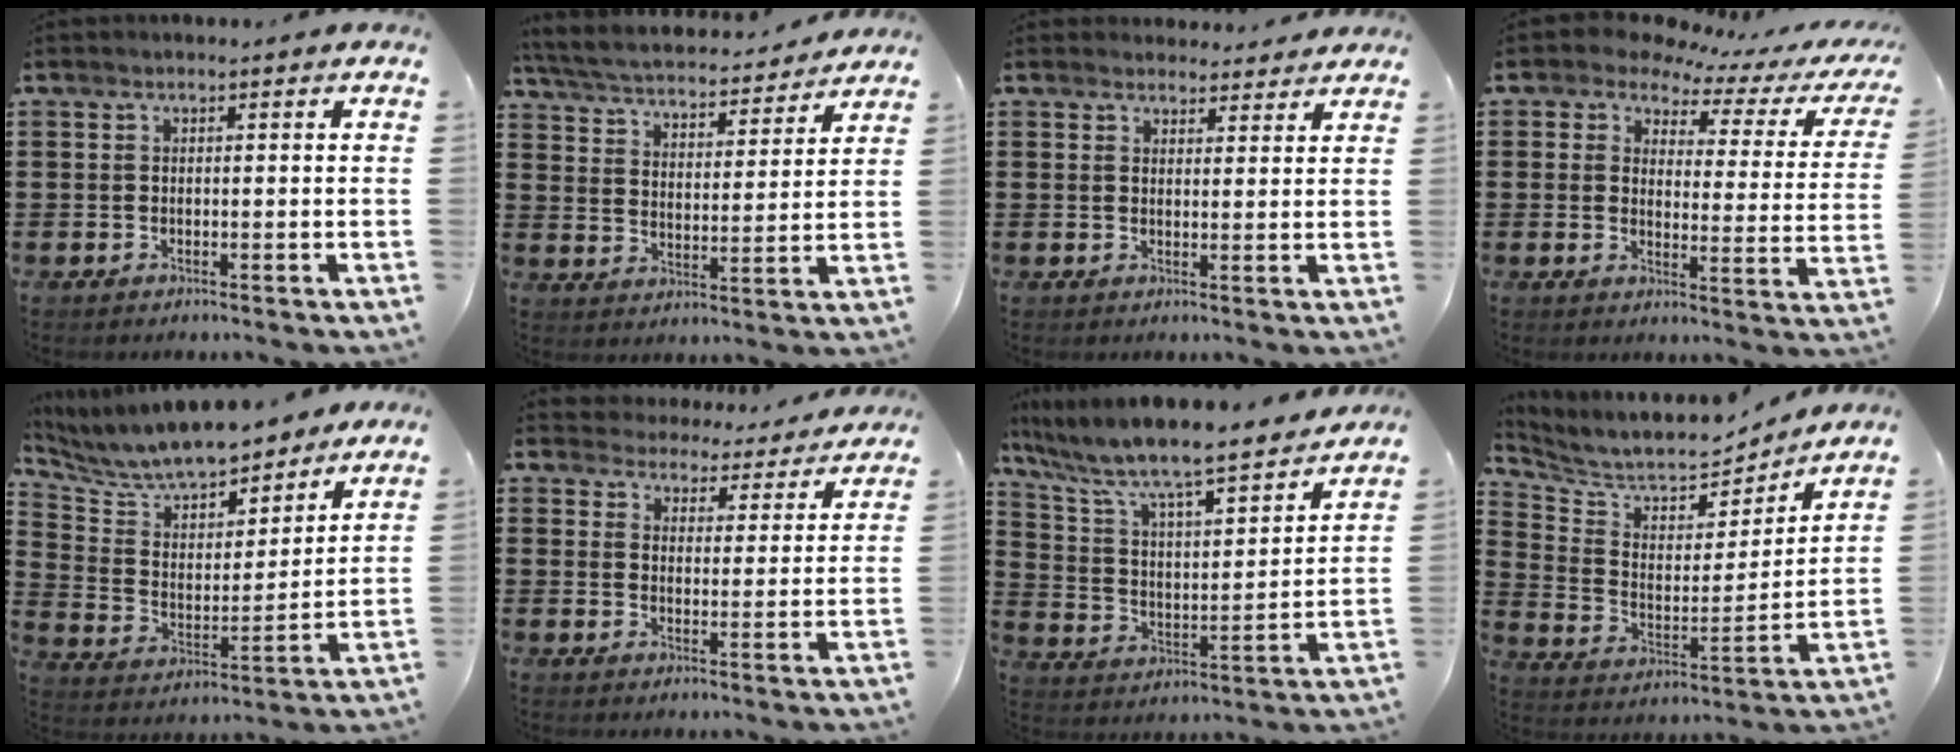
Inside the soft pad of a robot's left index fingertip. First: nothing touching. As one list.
[{"total": 4.3, "force": [4.2, 0.2, 1.0], "torque": [-0.043, -0.030, 0.065]}, {"total": 2.9, "force": [2.8, 0.7, 0.1], "torque": [-0.002, -0.011, 0.052]}, {"total": 4.4, "force": [3.7, 2.0, 1.4], "torque": [-0.047, -0.021, 0.059]}, {"total": 8.2, "force": [7.7, 1.8, 2.3], "torque": [-0.084, -0.052, 0.135]}, {"total": 4.5, "force": [4.4, 0.2, -0.4], "torque": [-0.010, -0.039, 0.074]}, {"total": 7.4, "force": [6.6, 0.4, 3.3], "torque": [-0.097, -0.055, 0.103]}, {"total": 6.7, "force": [6.3, 1.7, 1.4], "torque": [-0.065, -0.052, 0.106]}]